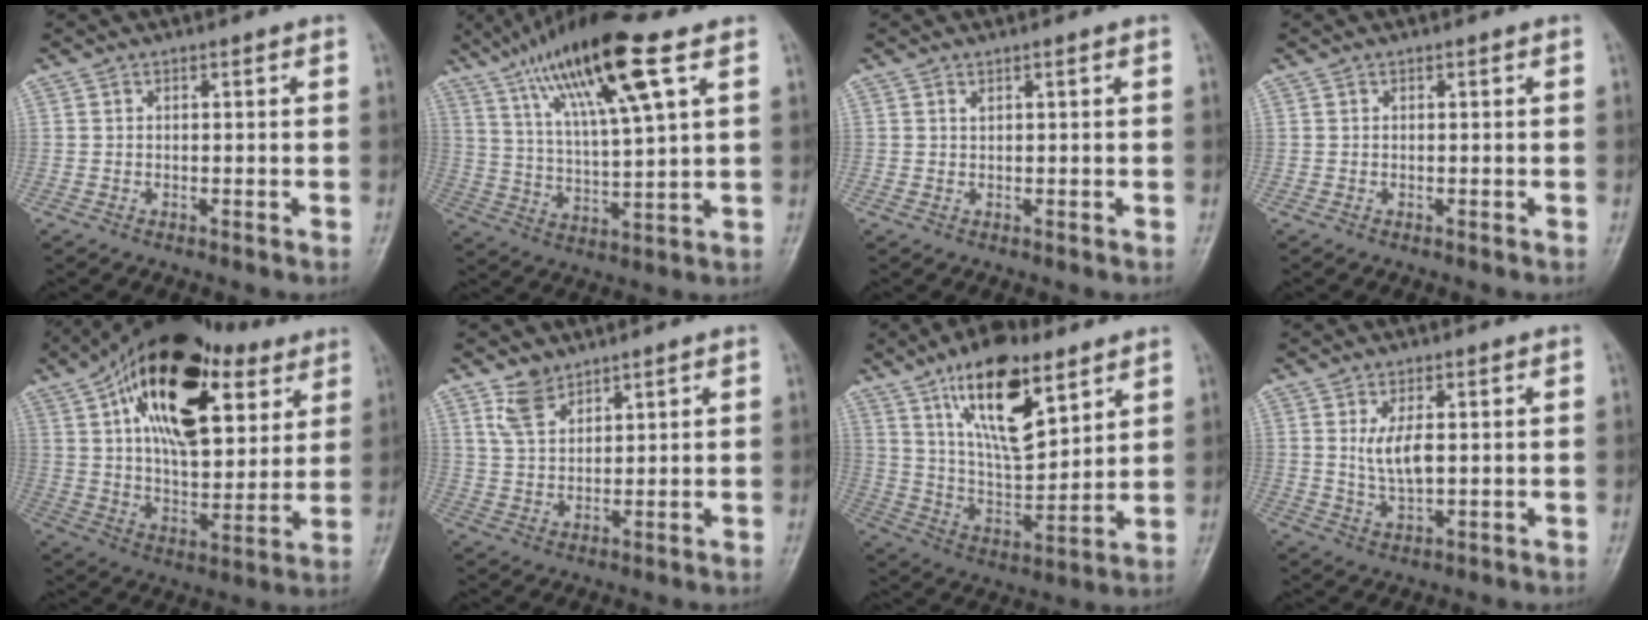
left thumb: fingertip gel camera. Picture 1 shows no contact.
{"total": 18.9, "force": [9.8, 3.4, 15.8], "torque": [-0.281, -0.016, 0.180]}
{"total": 1.0, "force": [0.4, 0.4, 0.9], "torque": [-0.018, 0.006, 0.013]}
{"total": 0.0}
{"total": 27.4, "force": [11.5, 14.4, 20.3], "torque": [-0.300, -0.007, 0.186]}
{"total": 5.1, "force": [3.7, 2.8, 2.2], "torque": [-0.029, -0.024, 0.080]}
{"total": 18.6, "force": [10.2, 7.6, 13.6], "torque": [-0.202, -0.047, 0.187]}
{"total": 6.0, "force": [1.0, 2.8, 5.3], "torque": [-0.096, -0.008, 0.023]}